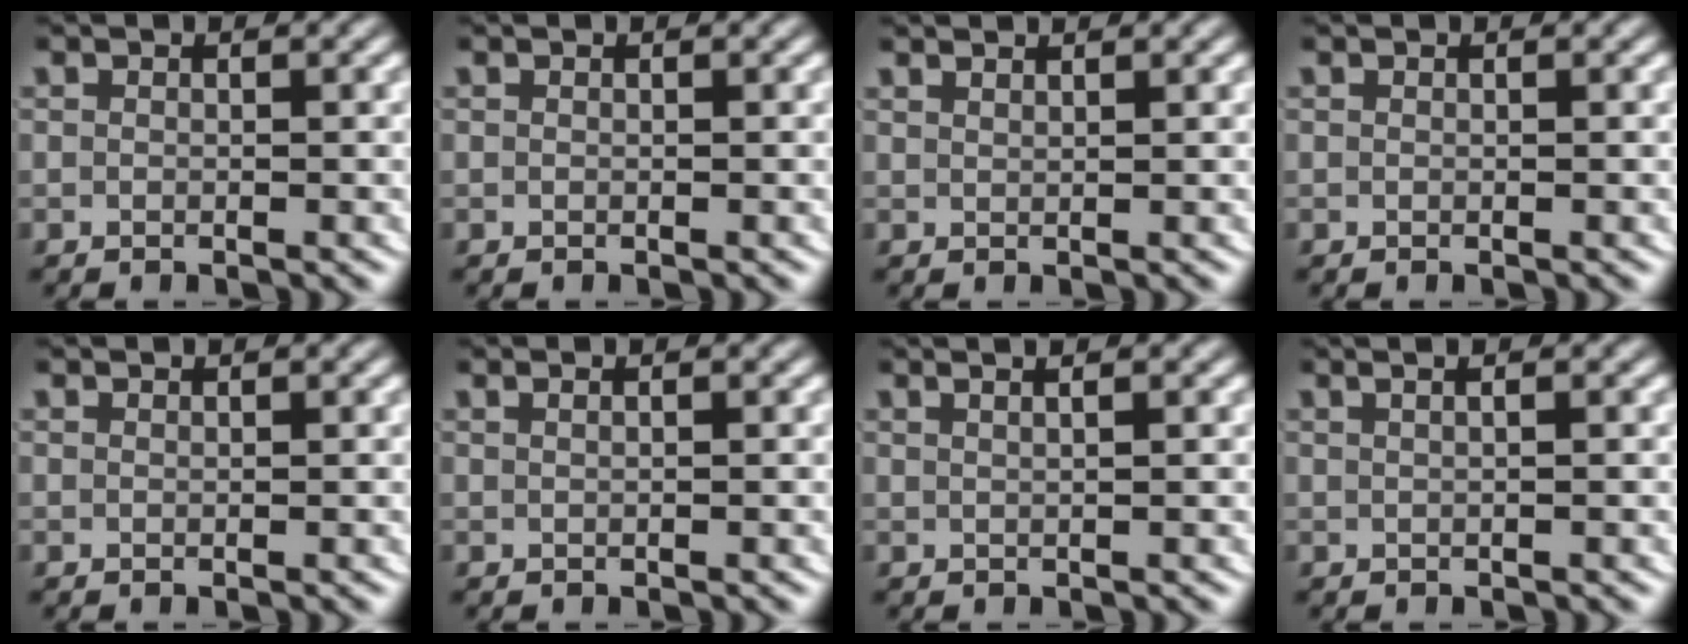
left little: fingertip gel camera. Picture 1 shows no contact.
{"total": 0.0}
{"total": 1.6, "force": [1.5, -0.4, 0.3], "torque": [0.001, -0.002, 0.031]}
{"total": 0.0}
{"total": 0.8, "force": [0.7, -0.4, 0.0], "torque": [0.006, 0.000, 0.015]}
{"total": 0.9, "force": [0.6, -0.4, 0.6], "torque": [-0.007, 0.004, 0.012]}
{"total": 3.4, "force": [2.2, 0.6, 2.4], "torque": [-0.027, 0.014, 0.033]}
{"total": 3.2, "force": [1.8, 0.9, 2.5], "torque": [-0.019, 0.020, 0.022]}